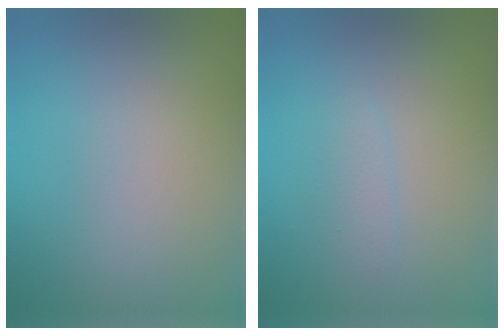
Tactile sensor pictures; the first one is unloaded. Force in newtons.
{"total": 1.1, "press": 1.1, "slide": 0.1}